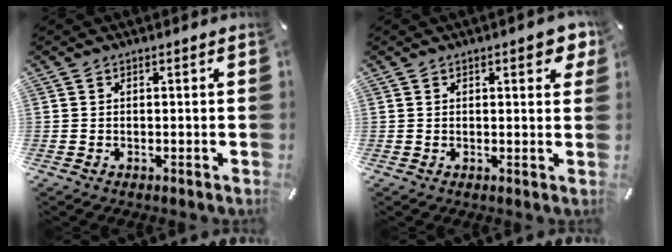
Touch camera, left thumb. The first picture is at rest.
{"total": 4.2, "force": [1.9, 1.7, 3.4], "torque": [-0.039, -0.007, 0.026]}